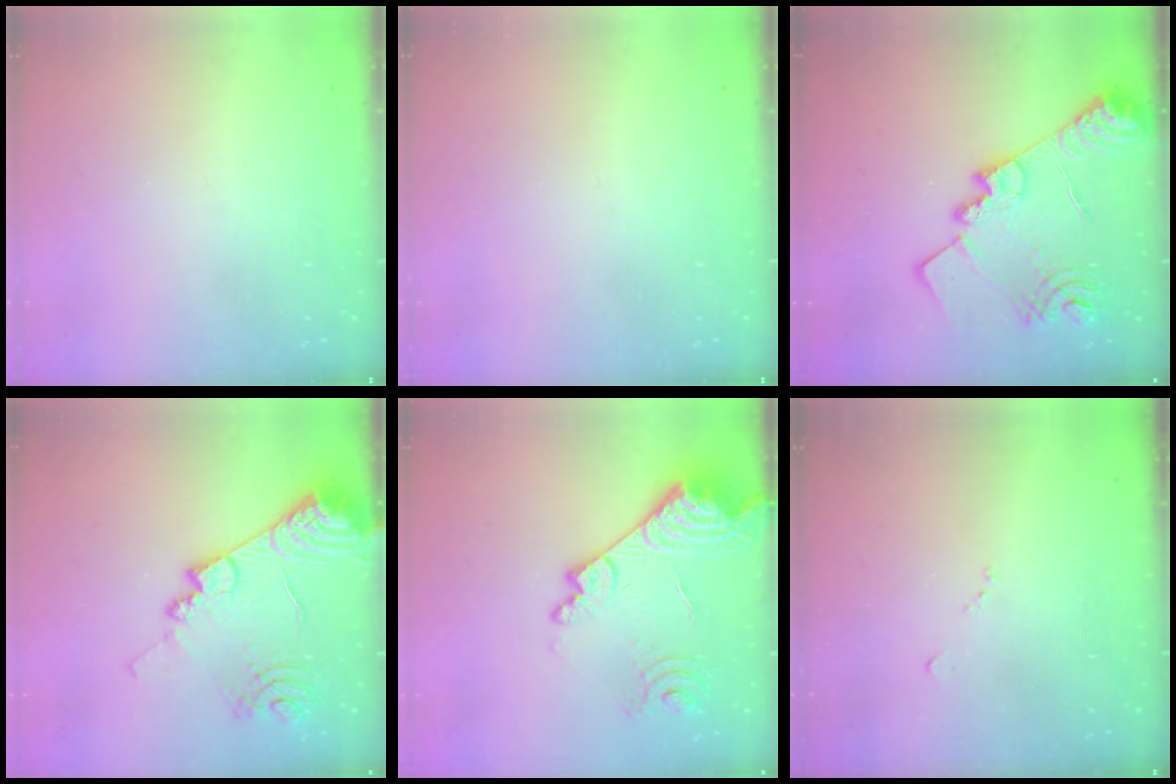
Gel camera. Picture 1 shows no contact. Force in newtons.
{"total": 0.0}
{"total": 19.4, "press": 19.3, "slide": 1.6}
{"total": 17.0, "press": 16.9, "slide": 1.8}
{"total": 19.0, "press": 18.9, "slide": 1.8}
{"total": 5.8, "press": 5.7, "slide": 0.7}